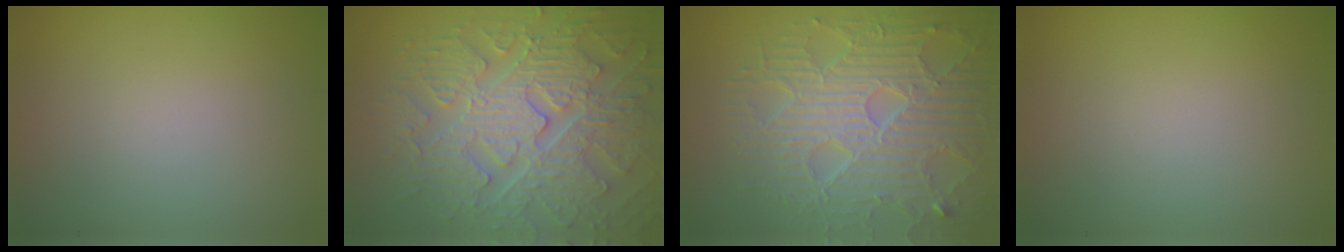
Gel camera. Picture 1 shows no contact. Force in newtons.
{"total": 8.3, "press": 6.5, "slide": 5.1}
{"total": 8.2, "press": 6.0, "slide": 5.6}
{"total": 0.0}